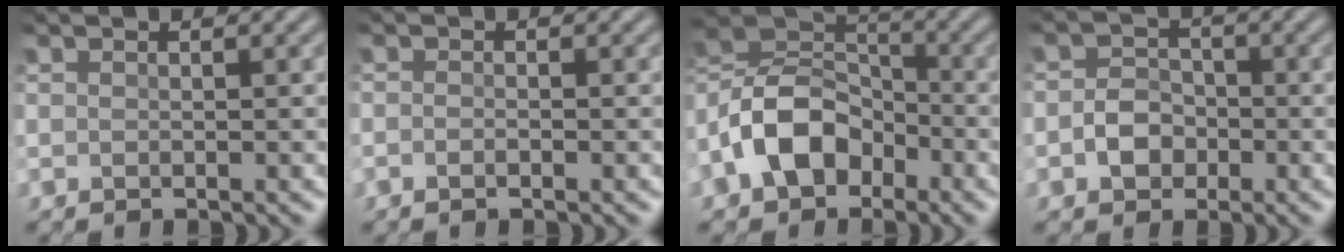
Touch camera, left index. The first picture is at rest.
{"total": 0.6, "force": [-0.4, 0.0, 0.4], "torque": [-0.014, 0.004, -0.007]}
{"total": 8.2, "force": [-3.6, 5.5, 5.0], "torque": [-0.099, 0.010, -0.084]}
{"total": 2.5, "force": [-0.9, 1.9, 1.4], "torque": [-0.019, 0.008, -0.016]}